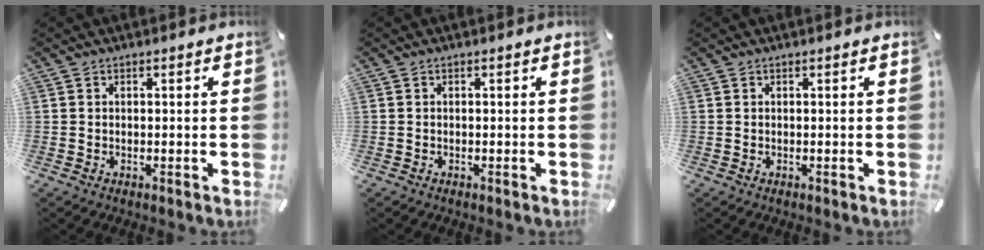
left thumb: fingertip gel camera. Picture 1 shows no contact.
{"total": 0.0}
{"total": 0.0}